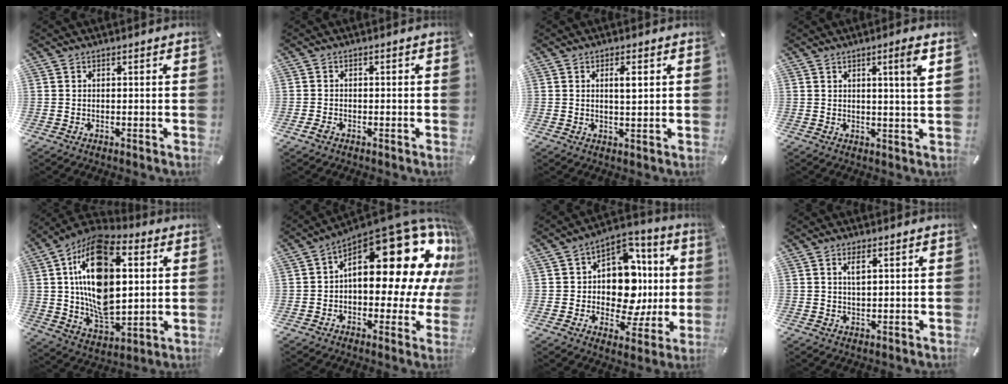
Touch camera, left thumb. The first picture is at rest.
{"total": 1.7, "force": [-1.1, 1.1, 0.7], "torque": [-0.013, 0.006, -0.022]}
{"total": 3.4, "force": [1.0, 0.8, 3.1], "torque": [-0.059, -0.001, 0.014]}
{"total": 5.4, "force": [2.6, -0.3, 4.8], "torque": [-0.081, -0.009, 0.038]}
{"total": 21.5, "force": [4.8, 13.7, 15.8], "torque": [-0.296, -0.014, 0.077]}
{"total": 27.5, "force": [9.5, 13.1, 22.2], "torque": [-0.301, -0.084, 0.166]}
{"total": 14.9, "force": [0.3, 11.2, 9.9], "torque": [-0.137, -0.017, 0.010]}
{"total": 2.8, "force": [0.9, 1.1, 2.4], "torque": [-0.050, 0.000, 0.011]}